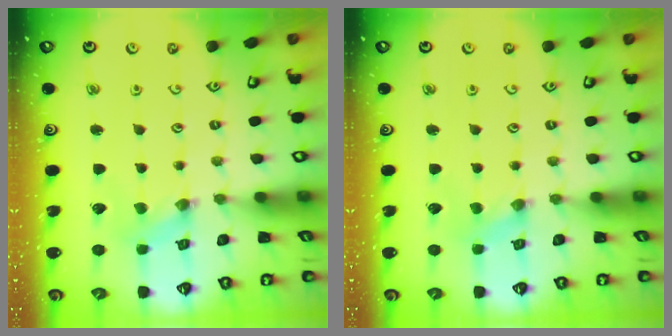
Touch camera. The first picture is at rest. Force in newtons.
{"total": 0.0}